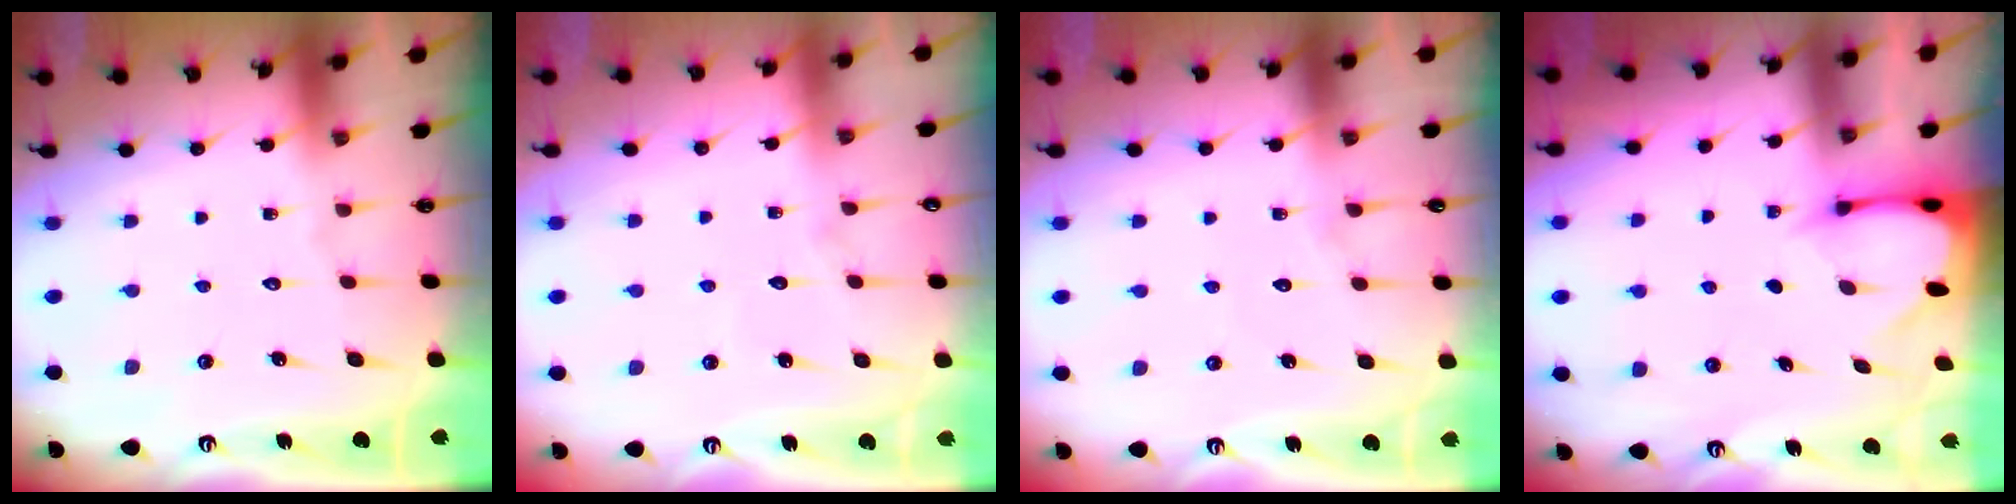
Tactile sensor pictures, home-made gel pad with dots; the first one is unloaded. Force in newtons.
{"total": 6.2, "press": 6.2, "slide": 0.6}
{"total": 5.5, "press": 5.5, "slide": 0.4}
{"total": 2.4, "press": 2.3, "slide": 0.3}